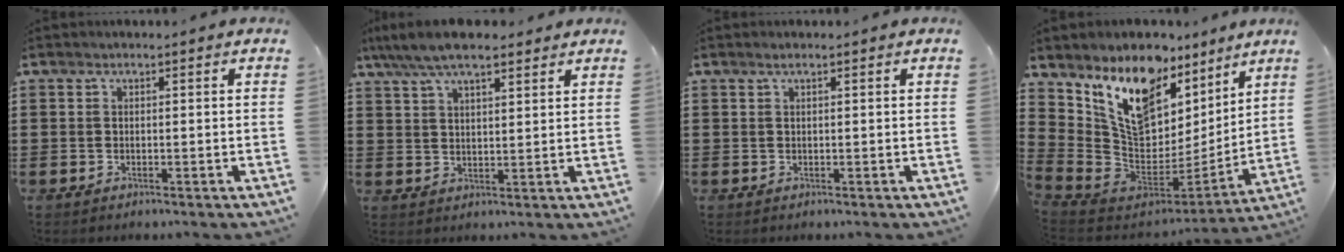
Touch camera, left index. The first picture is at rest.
{"total": 6.9, "force": [5.6, 1.9, 3.6], "torque": [-0.084, -0.005, 0.102]}
{"total": 0.7, "force": [0.4, 0.0, 0.6], "torque": [-0.011, 0.000, 0.007]}
{"total": 12.6, "force": [7.3, 7.8, 6.8], "torque": [-0.170, -0.053, 0.138]}